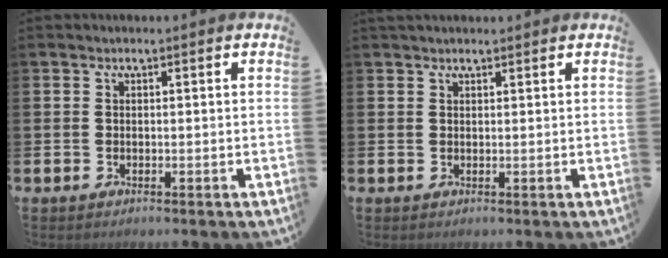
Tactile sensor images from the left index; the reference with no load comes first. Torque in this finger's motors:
{"motor_torque": [-0.20, -1.00, 0.54, 0.13]}